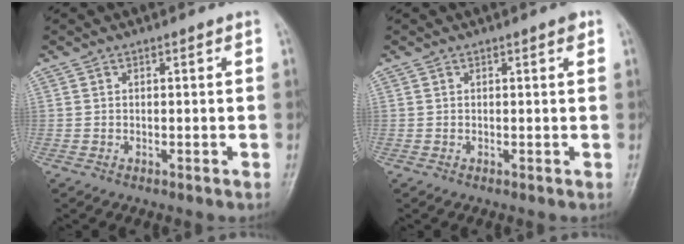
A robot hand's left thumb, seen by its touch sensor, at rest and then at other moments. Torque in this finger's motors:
{"motor_torque": [0.28, 0.12, 0.41, -0.09, 0.00]}